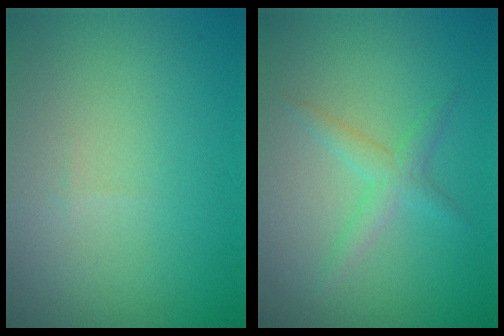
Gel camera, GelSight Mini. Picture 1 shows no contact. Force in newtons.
{"total": 1.8, "press": 1.8, "slide": 0.1}